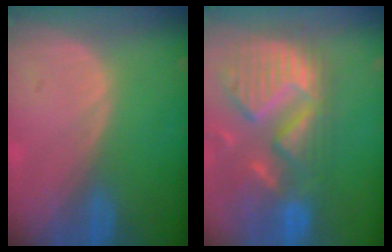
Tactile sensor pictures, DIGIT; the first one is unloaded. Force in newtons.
{"total": 14.0, "press": 11.7, "slide": 7.8}